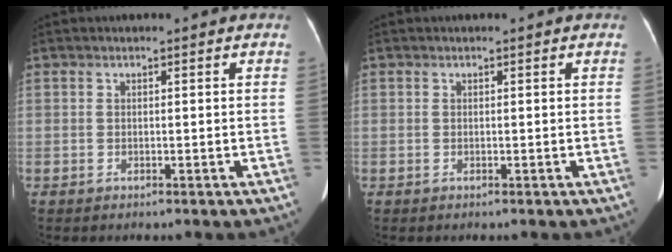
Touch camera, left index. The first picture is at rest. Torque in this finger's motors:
{"motor_torque": [0.02, 0.02, 0.00, 0.02]}